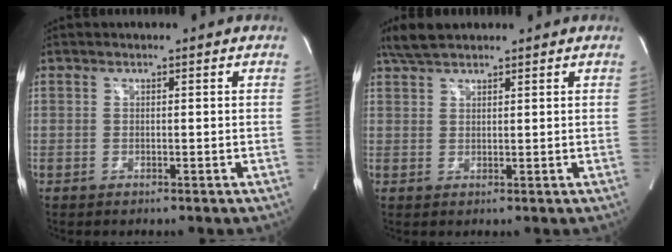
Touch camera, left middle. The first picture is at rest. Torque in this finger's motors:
{"motor_torque": [0.23, -0.12, -0.04, 0.03]}